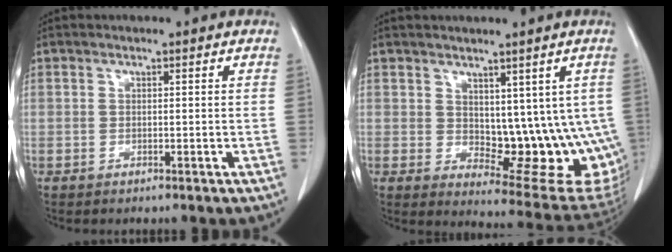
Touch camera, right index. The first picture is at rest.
{"total": 13.6, "force": [1.0, 7.2, 11.5], "torque": [-0.128, -0.007, 0.033]}